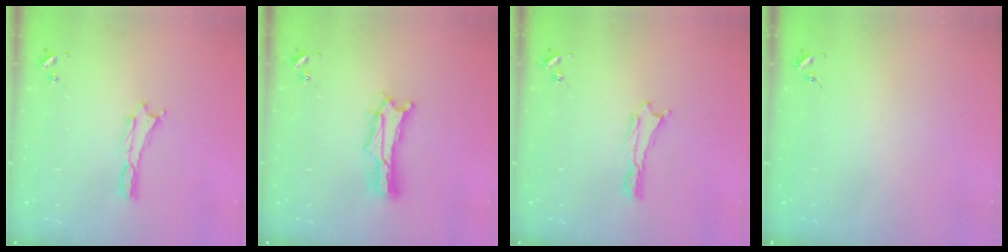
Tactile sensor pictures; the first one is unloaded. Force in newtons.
{"total": 5.0, "press": 5.0, "slide": 0.6}
{"total": 0.0}
{"total": 0.0}